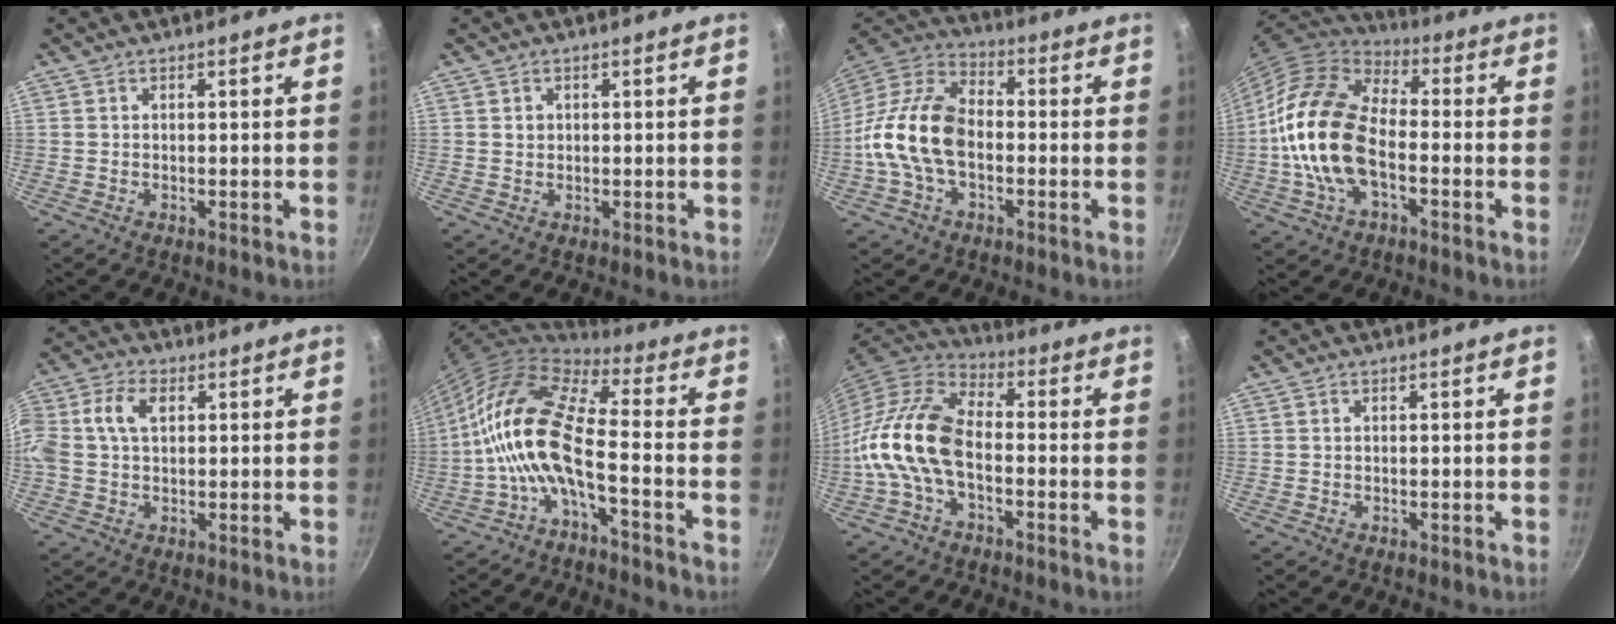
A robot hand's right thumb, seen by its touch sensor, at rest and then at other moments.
{"total": 1.1, "force": [0.3, 1.0, 0.4], "torque": [-0.004, 0.002, 0.005]}
{"total": 15.7, "force": [-2.4, 9.7, 12.1], "torque": [-0.210, 0.039, -0.065]}
{"total": 18.8, "force": [-3.2, 10.6, 15.1], "torque": [-0.272, 0.032, -0.073]}
{"total": 11.4, "force": [2.0, 7.8, 8.1], "torque": [-0.171, 0.033, 0.025]}
{"total": 13.7, "force": [-3.3, 4.7, 12.4], "torque": [-0.246, 0.042, -0.079]}
{"total": 13.7, "force": [-3.1, 7.8, 10.8], "torque": [-0.203, 0.038, -0.075]}
{"total": 0.0}